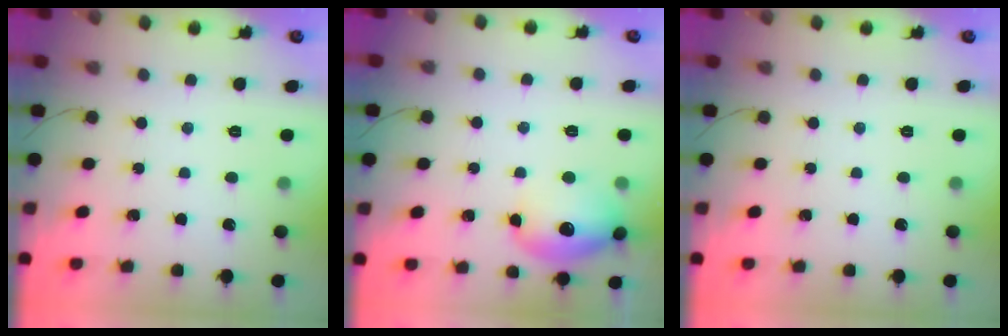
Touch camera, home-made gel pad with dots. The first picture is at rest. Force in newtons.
{"total": 13.2, "press": 13.1, "slide": 1.5}
{"total": 0.0}